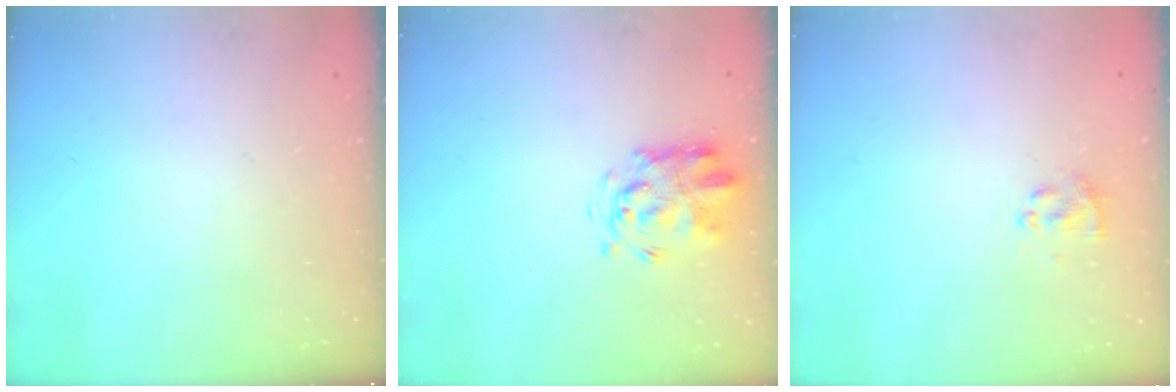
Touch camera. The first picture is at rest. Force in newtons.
{"total": 3.7, "press": 3.6, "slide": 1.0}
{"total": 1.4, "press": 1.3, "slide": 0.6}